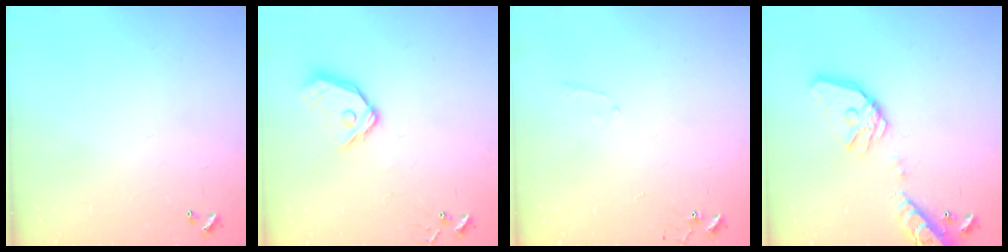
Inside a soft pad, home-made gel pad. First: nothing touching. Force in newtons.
{"total": 12.7, "press": 12.5, "slide": 2.0}
{"total": 5.1, "press": 5.1, "slide": 0.5}
{"total": 17.0, "press": 16.8, "slide": 2.6}